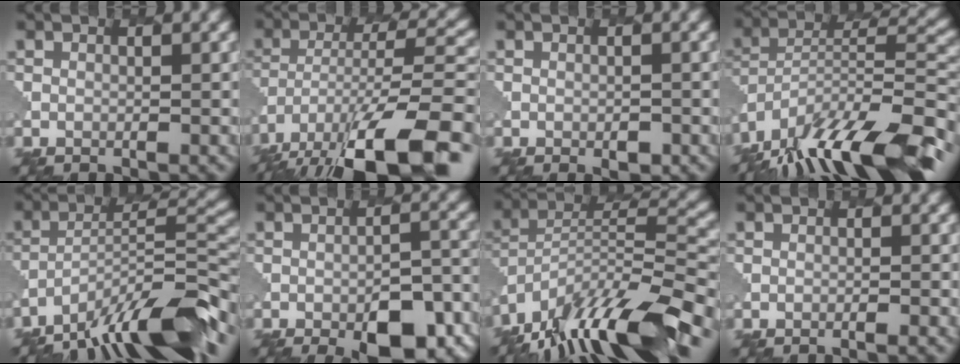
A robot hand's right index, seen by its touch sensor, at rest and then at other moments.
{"total": 15.9, "force": [-10.9, 4.8, 10.5], "torque": [-0.201, -0.009, -0.175]}
{"total": 1.1, "force": [-0.4, 0.7, 0.7], "torque": [-0.010, -0.001, -0.004]}
{"total": 15.2, "force": [-11.1, 4.2, 9.5], "torque": [-0.173, 0.014, -0.187]}
{"total": 12.5, "force": [-8.6, 2.9, 8.6], "torque": [-0.135, 0.007, -0.155]}
{"total": 8.5, "force": [-5.2, 2.9, 6.1], "torque": [-0.080, -0.003, -0.066]}
{"total": 14.7, "force": [-10.5, 4.1, 9.4], "torque": [-0.175, 0.023, -0.183]}
{"total": 0.9, "force": [-0.8, 0.1, 0.5], "torque": [0.005, 0.004, -0.016]}